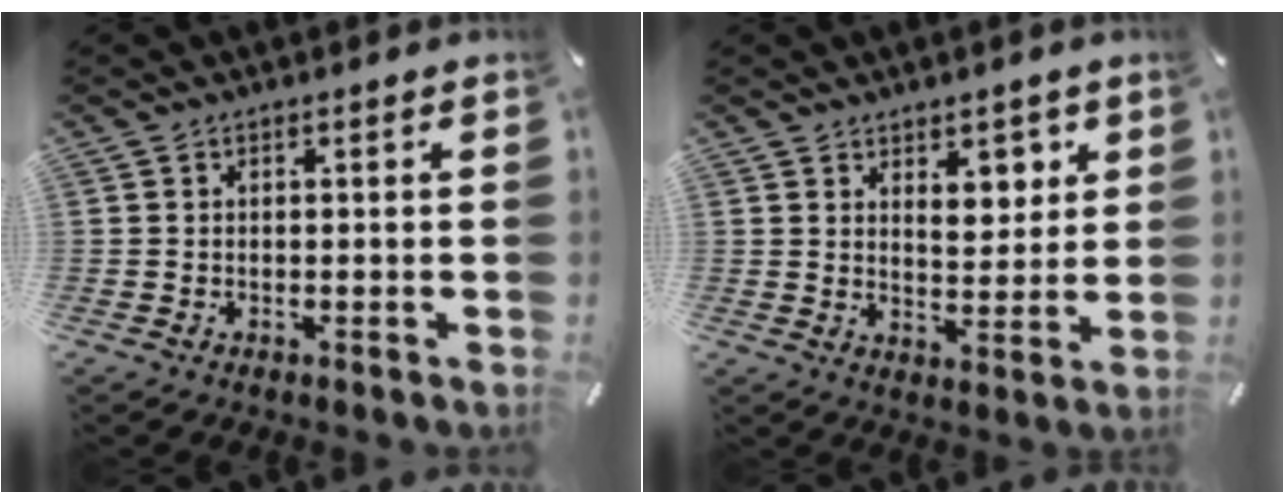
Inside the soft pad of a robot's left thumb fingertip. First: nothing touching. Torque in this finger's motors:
{"motor_torque": [0.51, -0.18, 0.33, 0.13, 0.04]}